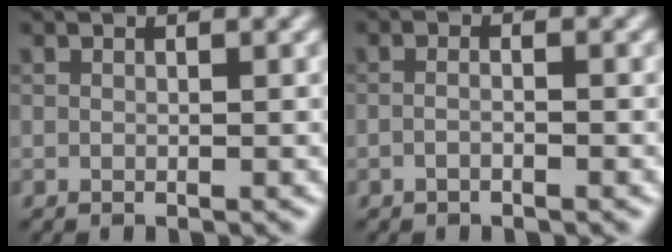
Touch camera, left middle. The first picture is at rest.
{"total": 1.1, "force": [-0.9, 0.1, 0.5], "torque": [-0.013, -0.004, -0.016]}